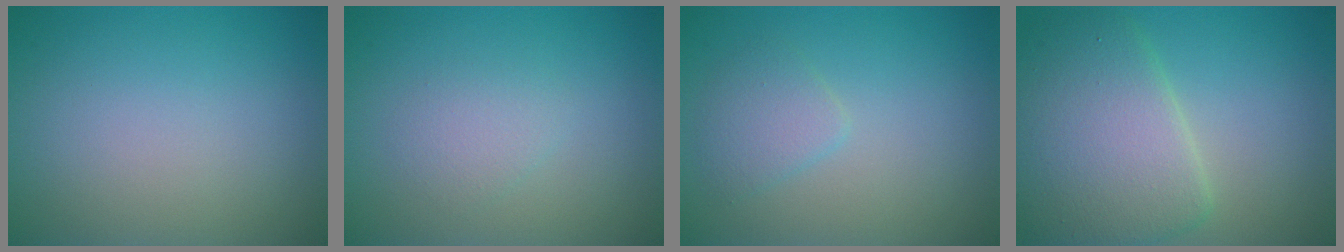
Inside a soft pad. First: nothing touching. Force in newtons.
{"total": 1.5, "press": 1.5, "slide": 0.1}
{"total": 1.9, "press": 1.9, "slide": 0.1}
{"total": 7.6, "press": 7.6, "slide": 0.3}